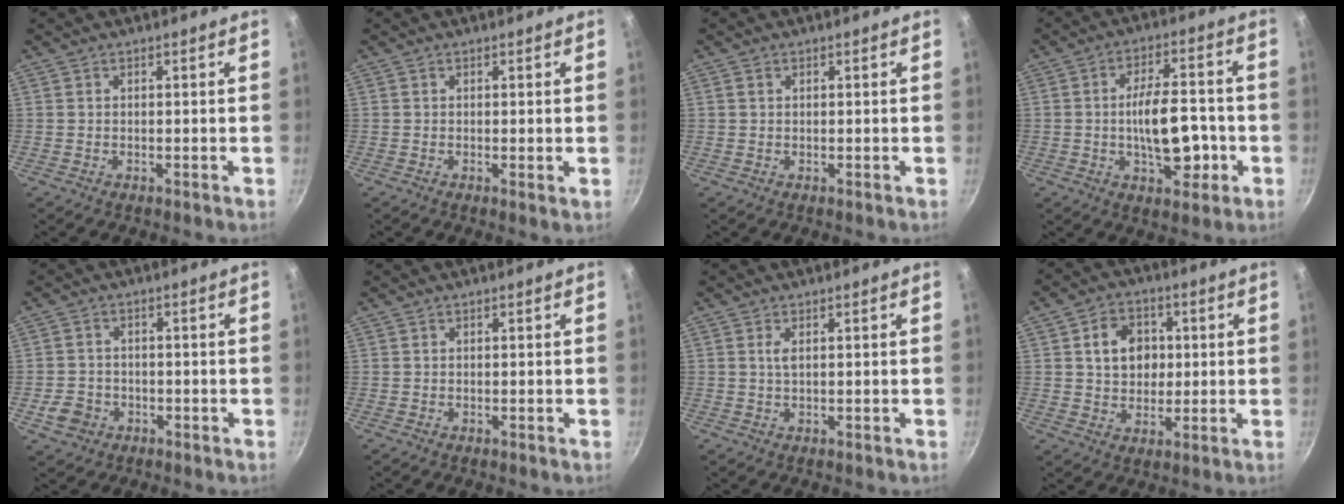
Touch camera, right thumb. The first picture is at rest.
{"total": 0.8, "force": [0.2, 0.2, 0.8], "torque": [-0.012, -0.005, -0.001]}
{"total": 0.9, "force": [0.3, 0.7, 0.4], "torque": [-0.006, 0.002, 0.005]}
{"total": 12.5, "force": [-2.4, 6.3, 10.5], "torque": [-0.137, 0.024, -0.034]}
{"total": 5.0, "force": [-2.0, 4.2, 1.9], "torque": [-0.029, 0.021, -0.032]}
{"total": 0.0}
{"total": 1.4, "force": [0.4, 0.5, 1.2], "torque": [-0.024, -0.001, 0.009]}
{"total": 8.9, "force": [1.5, 7.3, 4.9], "torque": [-0.048, 0.005, 0.021]}